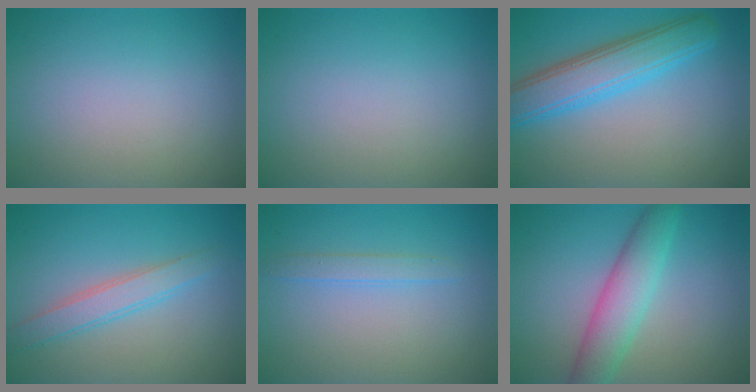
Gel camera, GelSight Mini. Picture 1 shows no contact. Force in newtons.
{"total": 0.0}
{"total": 5.8, "press": 5.8, "slide": 0.3}
{"total": 2.7, "press": 2.7, "slide": 0.1}
{"total": 1.4, "press": 1.4, "slide": 0.1}
{"total": 4.8, "press": 4.8, "slide": 0.3}